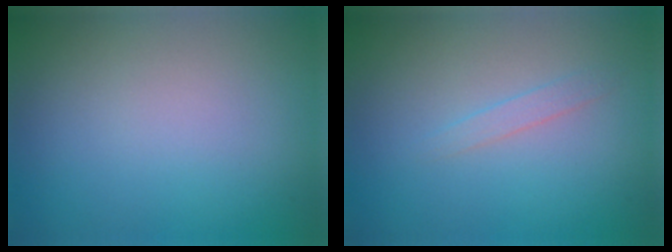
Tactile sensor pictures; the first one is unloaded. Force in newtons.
{"total": 1.0, "press": 1.0, "slide": 0.1}